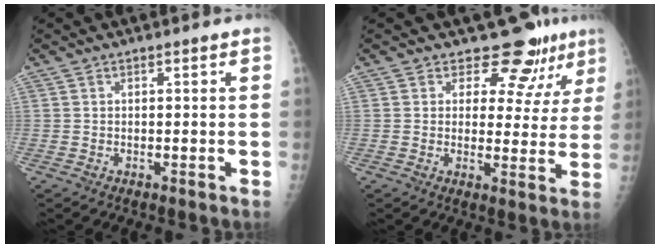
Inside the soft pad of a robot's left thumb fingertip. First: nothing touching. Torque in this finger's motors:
{"motor_torque": [-0.10, 0.04, -0.12, -0.34, 0.02]}